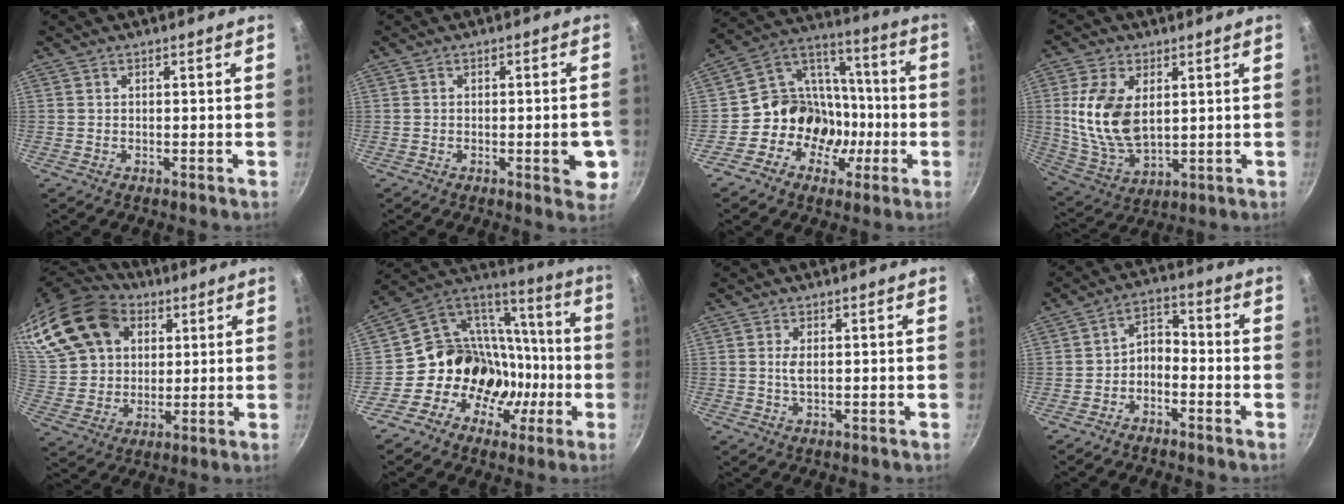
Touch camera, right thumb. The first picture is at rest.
{"total": 5.9, "force": [-1.5, 2.1, 5.3], "torque": [-0.049, 0.004, -0.020]}
{"total": 15.1, "force": [-4.3, 13.2, 5.9], "torque": [-0.041, 0.052, -0.085]}
{"total": 13.6, "force": [2.5, 7.9, 10.8], "torque": [-0.204, -0.022, 0.061]}
{"total": 27.4, "force": [12.1, 19.8, 14.7], "torque": [-0.330, 0.026, 0.228]}
{"total": 20.3, "force": [-5.6, 17.2, 9.3], "torque": [-0.106, 0.061, -0.097]}
{"total": 1.8, "force": [0.3, 0.5, 1.7], "torque": [-0.038, -0.001, 0.009]}
{"total": 4.7, "force": [-2.5, 2.8, 2.8], "torque": [-0.037, 0.045, -0.048]}